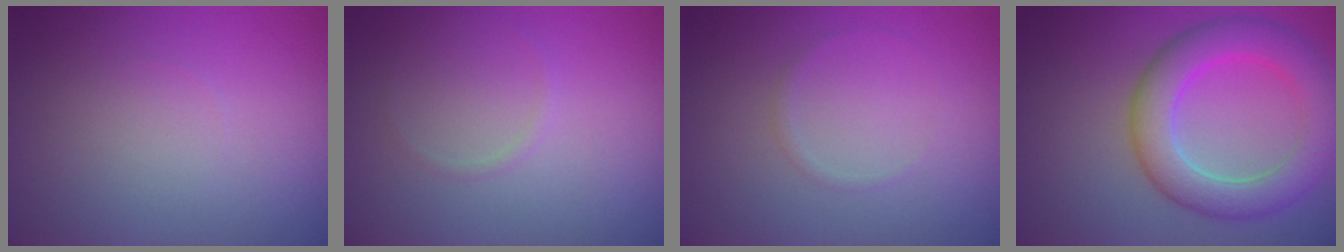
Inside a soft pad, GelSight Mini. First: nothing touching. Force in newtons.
{"total": 0.5, "press": 0.5, "slide": 0.1}
{"total": 0.6, "press": 0.6, "slide": 0.1}
{"total": 6.5, "press": 6.5, "slide": 0.4}